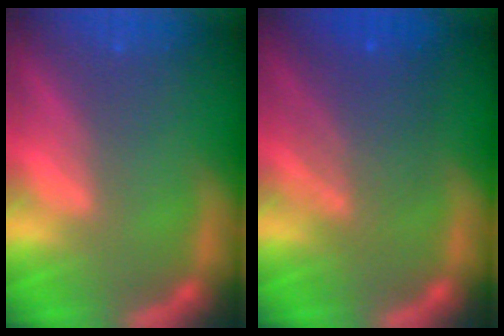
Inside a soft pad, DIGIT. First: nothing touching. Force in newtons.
{"total": 5.1}